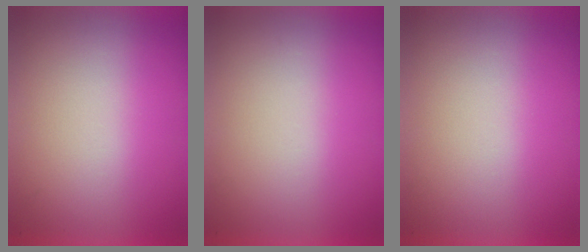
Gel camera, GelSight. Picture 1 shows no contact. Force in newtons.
{"total": 0.0}
{"total": 0.0}